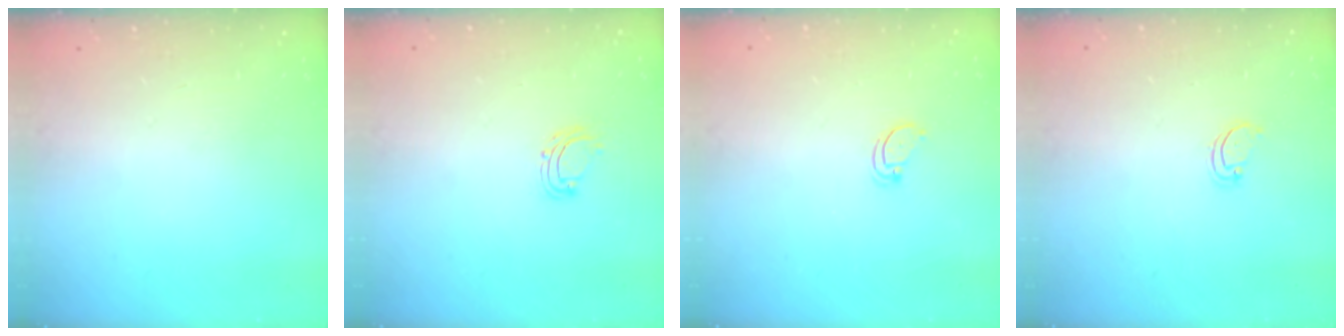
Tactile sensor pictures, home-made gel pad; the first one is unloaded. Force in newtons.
{"total": 6.2, "press": 6.1, "slide": 0.5}
{"total": 3.0, "press": 3.0, "slide": 0.3}
{"total": 2.6, "press": 2.6, "slide": 0.2}